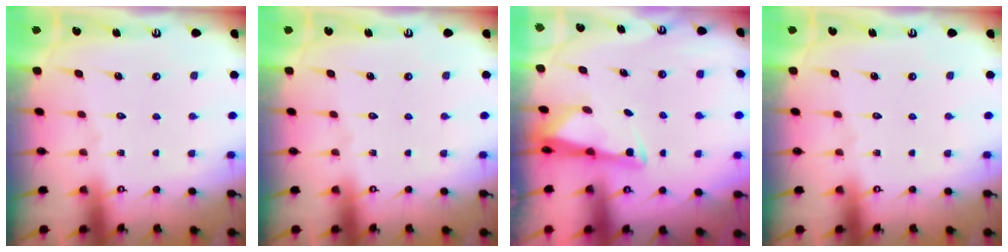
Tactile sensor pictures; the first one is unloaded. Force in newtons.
{"total": 0.0}
{"total": 2.9, "press": 2.9, "slide": 0.4}
{"total": 0.0}